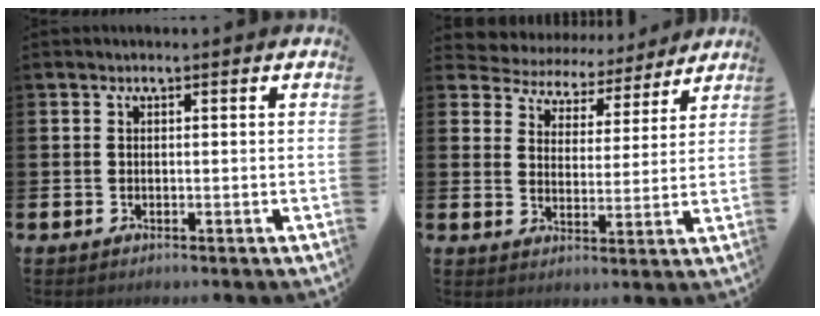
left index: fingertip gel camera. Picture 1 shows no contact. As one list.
[{"total": 5.7, "force": [5.2, 2.3, -0.3], "torque": [-0.025, -0.044, 0.090]}]